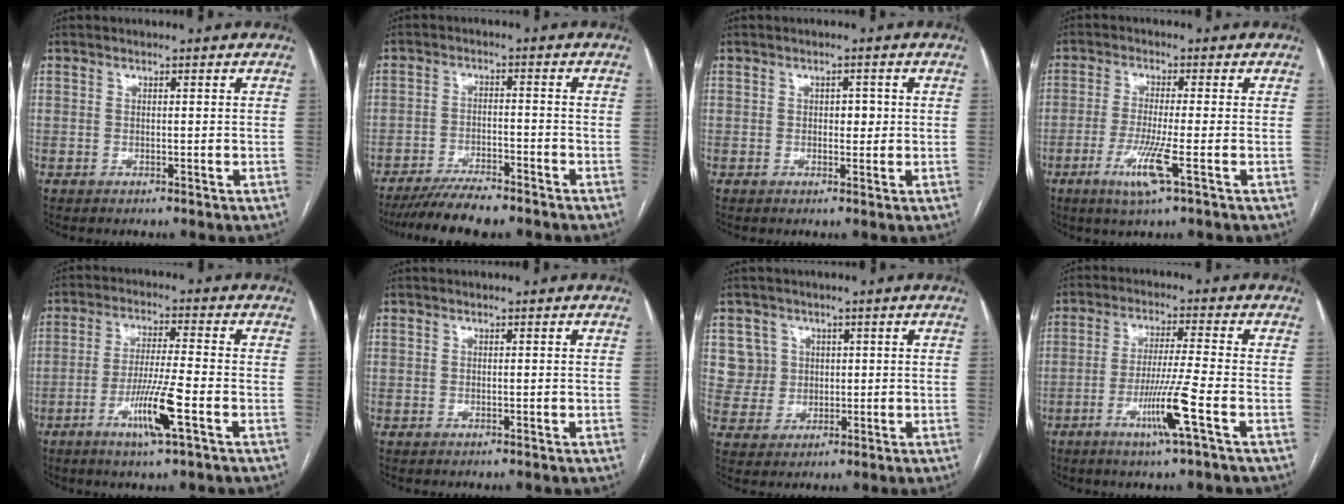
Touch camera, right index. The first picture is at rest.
{"total": 8.8, "force": [-7.7, 1.2, 4.1], "torque": [-0.061, -0.019, -0.127]}
{"total": 1.7, "force": [0.1, 1.0, 1.4], "torque": [-0.015, 0.002, 0.001]}
{"total": 6.3, "force": [-2.6, -0.3, 5.8], "torque": [-0.116, -0.018, -0.050]}
{"total": 8.4, "force": [-3.4, -0.2, 7.6], "torque": [-0.146, -0.012, -0.063]}
{"total": 0.0}
{"total": 5.2, "force": [1.7, 4.9, -0.2], "torque": [0.014, 0.012, 0.038]}
{"total": 8.0, "force": [-3.4, -1.2, 7.2], "torque": [-0.137, -0.015, -0.066]}